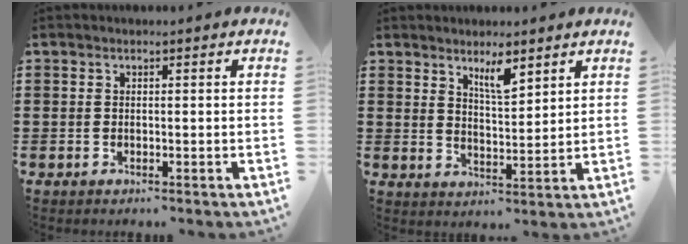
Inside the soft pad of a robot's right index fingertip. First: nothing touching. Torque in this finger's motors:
{"motor_torque": [0.06, -0.03, 0.24, 0.07]}